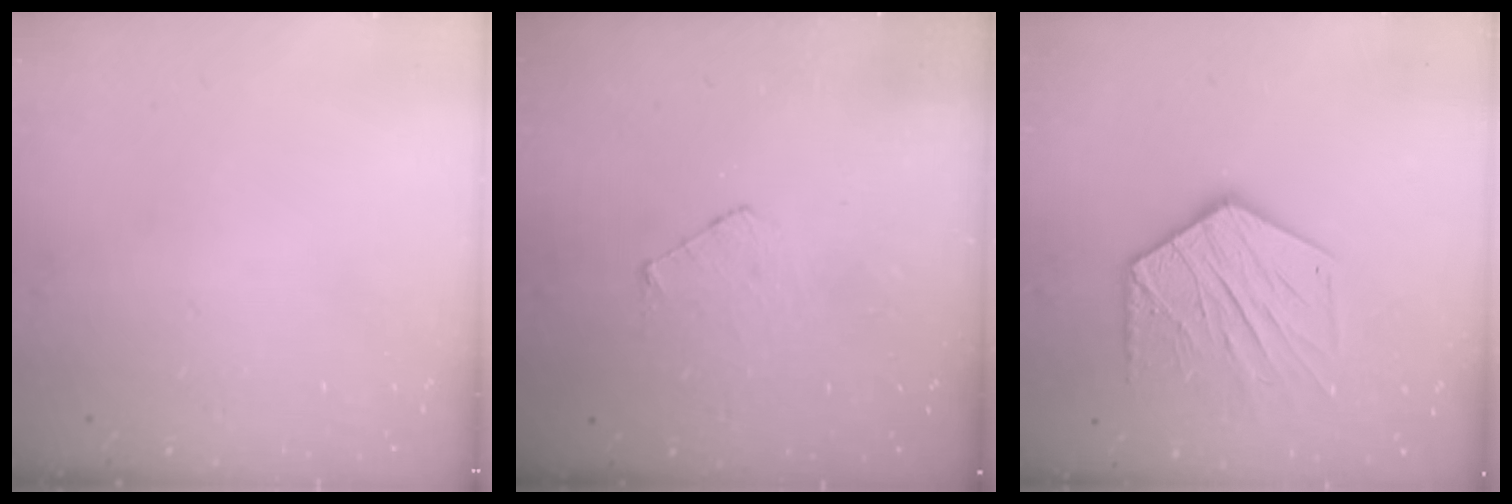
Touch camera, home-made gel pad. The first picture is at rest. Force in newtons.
{"total": 5.5, "press": 5.5, "slide": 0.5}
{"total": 16.7, "press": 16.6, "slide": 1.3}